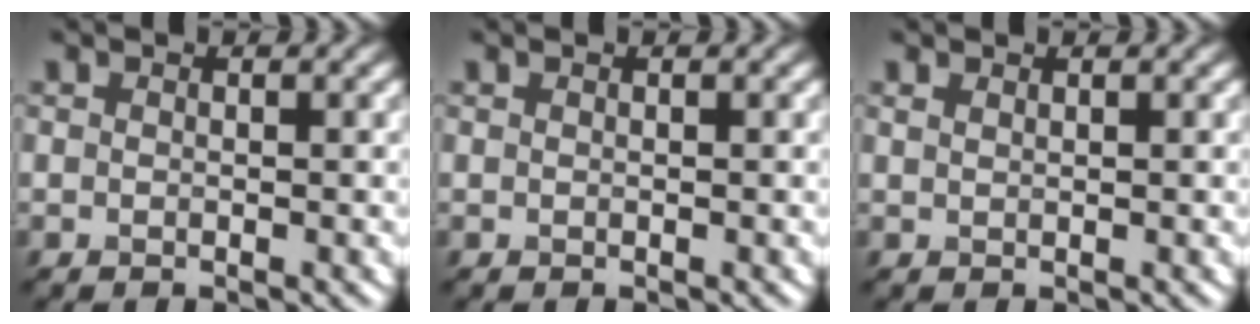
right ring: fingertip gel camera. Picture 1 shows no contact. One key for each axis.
{"total": 0.0}
{"total": 0.6, "fx": 0.5, "fy": 0.2, "fz": 0.2, "tx": -0.005, "ty": 0.000, "tz": 0.012}